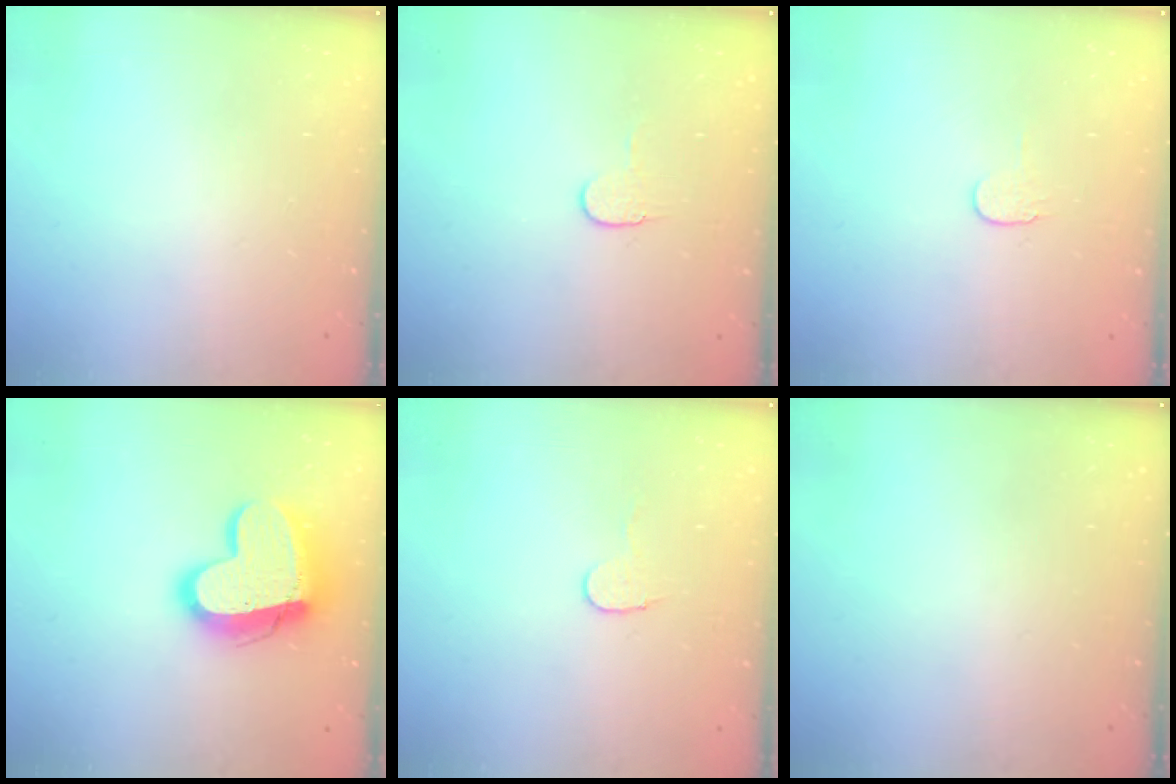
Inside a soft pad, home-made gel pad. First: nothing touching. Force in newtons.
{"total": 5.0, "press": 4.9, "slide": 0.4}
{"total": 4.0, "press": 3.9, "slide": 0.5}
{"total": 16.7, "press": 16.7, "slide": 1.1}
{"total": 5.0, "press": 5.0, "slide": 0.4}
{"total": 0.0}